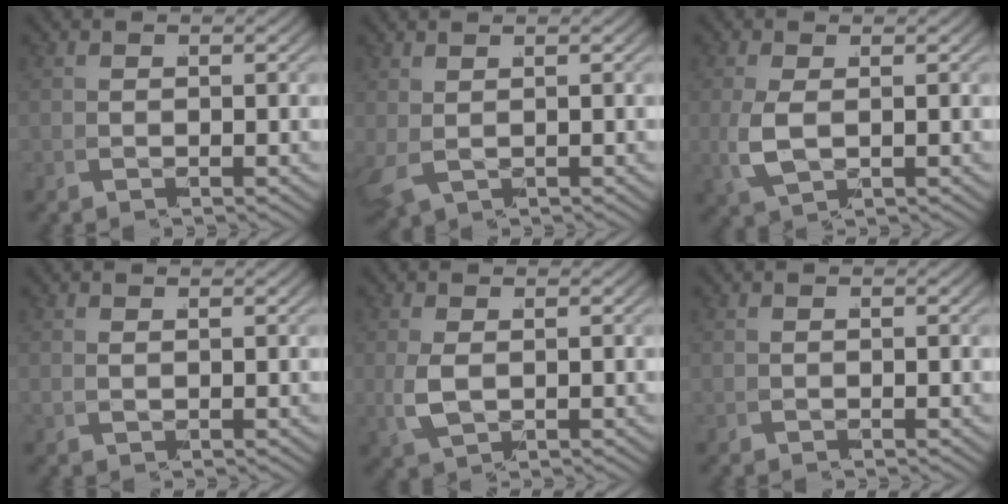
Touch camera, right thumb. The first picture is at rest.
{"total": 1.3, "force": [0.6, 0.7, 0.9], "torque": [-0.031, -0.005, 0.026]}
{"total": 3.2, "force": [0.3, 1.8, 2.7], "torque": [-0.085, -0.011, 0.021]}
{"total": 1.1, "force": [0.5, 0.9, 0.5], "torque": [-0.020, 0.004, 0.012]}
{"total": 2.7, "force": [0.3, 1.7, 2.2], "torque": [-0.069, -0.008, 0.021]}
{"total": 0.0}